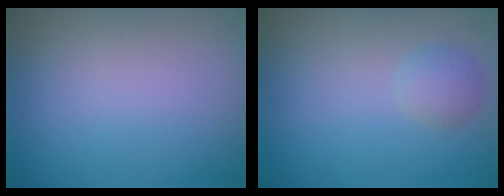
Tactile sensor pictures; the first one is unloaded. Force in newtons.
{"total": 1.6, "press": 1.6, "slide": 0.1}